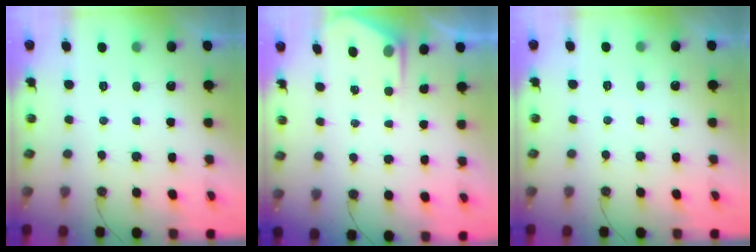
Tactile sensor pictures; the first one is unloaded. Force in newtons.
{"total": 2.5, "press": 2.5, "slide": 0.4}
{"total": 2.4, "press": 2.3, "slide": 0.5}